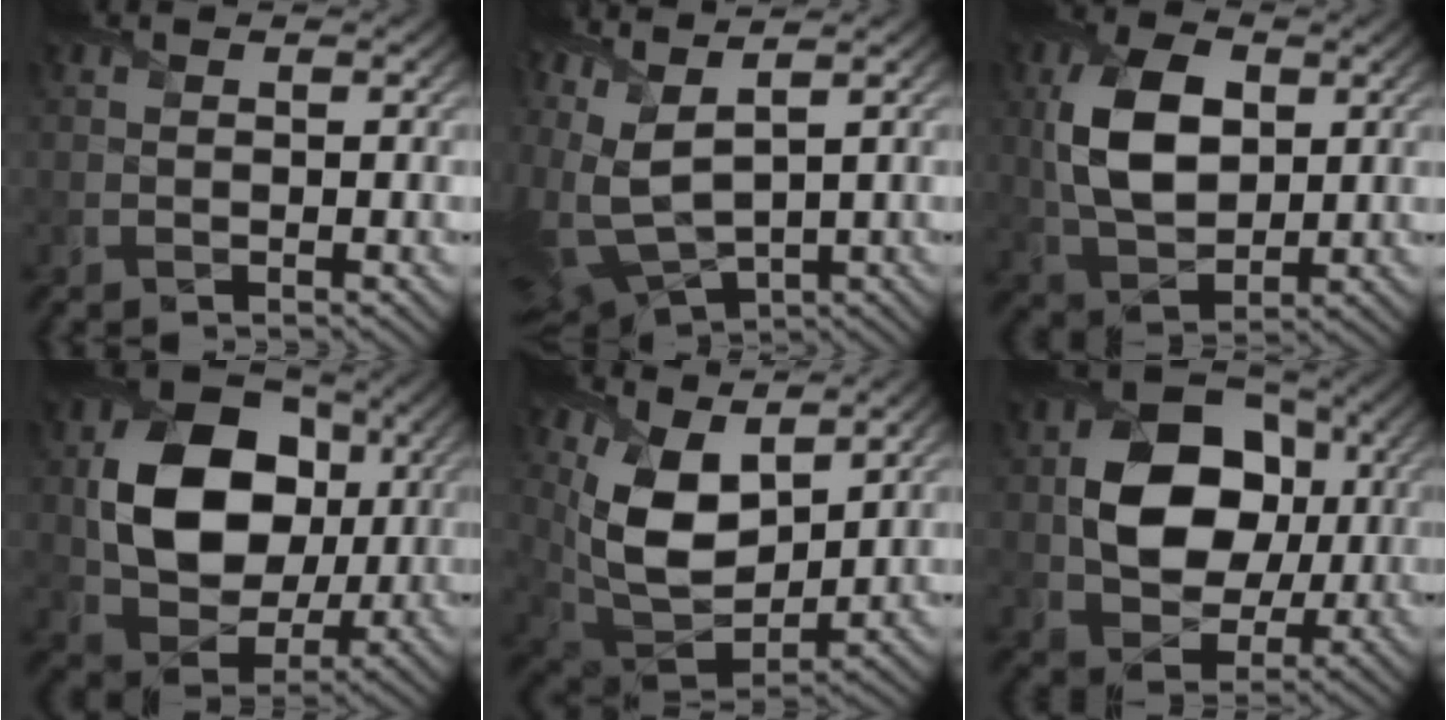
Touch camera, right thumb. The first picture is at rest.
{"total": 10.5, "force": [4.2, 4.6, 8.5], "torque": [-0.230, -0.011, 0.097]}
{"total": 10.2, "force": [1.9, 6.4, 7.8], "torque": [-0.181, 0.005, 0.038]}
{"total": 13.9, "force": [1.8, 10.6, 8.8], "torque": [-0.164, -0.007, 0.037]}
{"total": 12.0, "force": [5.5, 6.9, 8.1], "torque": [-0.190, -0.014, 0.110]}
{"total": 12.3, "force": [1.2, 9.3, 7.9], "torque": [-0.145, -0.004, 0.018]}